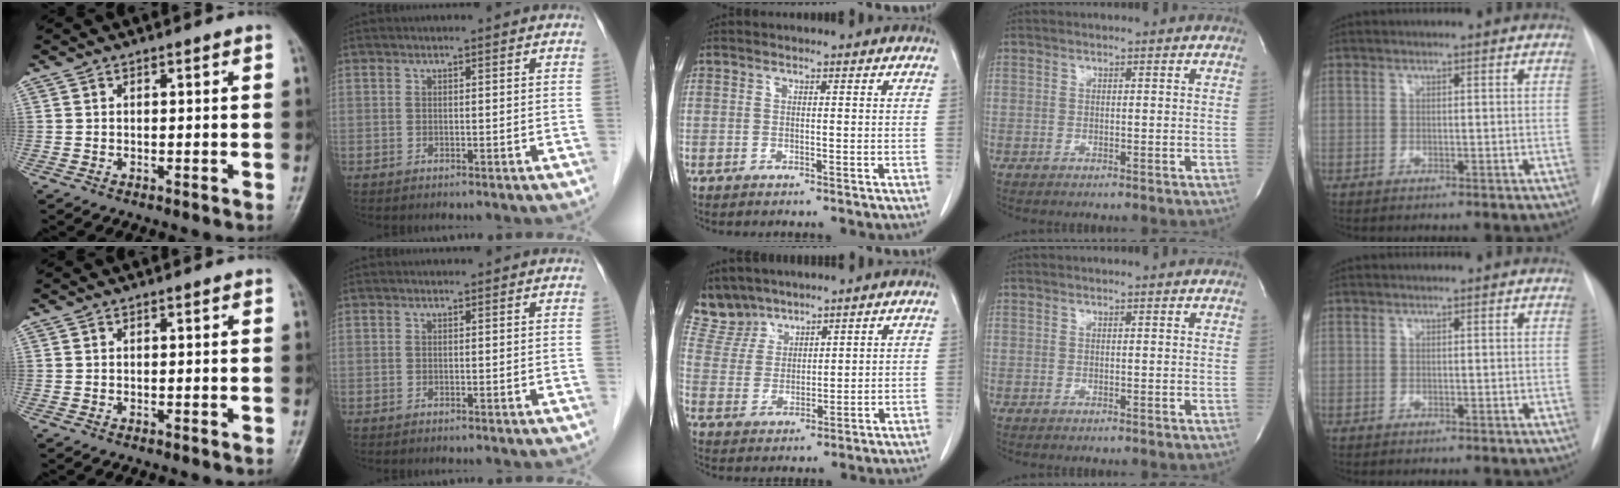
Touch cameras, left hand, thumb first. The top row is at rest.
{"middle": {"total": 6.0, "force": [5.6, 2.1, -0.2], "torque": [-0.006, 0.006, 0.128]}}